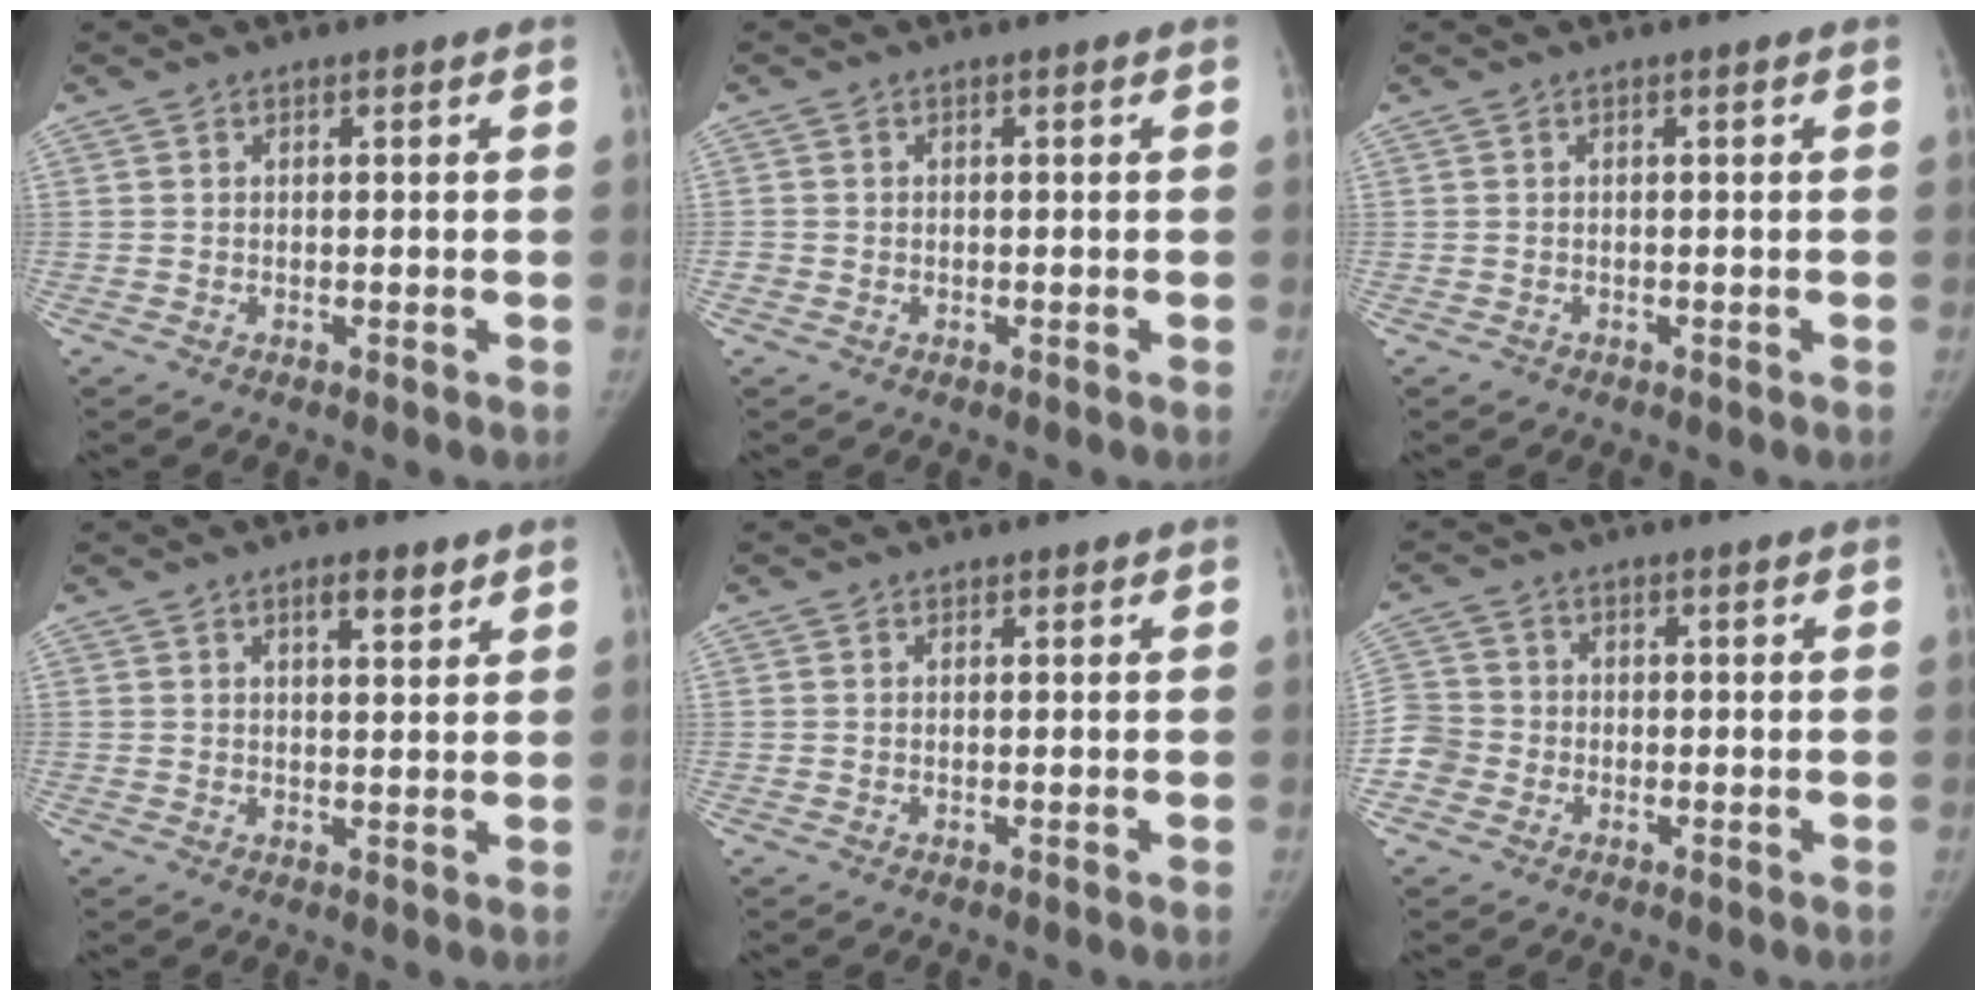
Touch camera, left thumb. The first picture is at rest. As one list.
[{"total": 0.9, "force": [-0.3, 0.9, 0.0], "torque": [0.008, 0.005, -0.008]}, {"total": 0.5, "force": [-0.3, 0.4, 0.0], "torque": [0.008, 0.002, -0.005]}, {"total": 3.9, "force": [2.5, 1.3, 2.6], "torque": [-0.025, -0.013, 0.036]}, {"total": 0.0}, {"total": 5.6, "force": [-1.9, 5.1, 1.1], "torque": [-0.006, 0.015, -0.044]}]